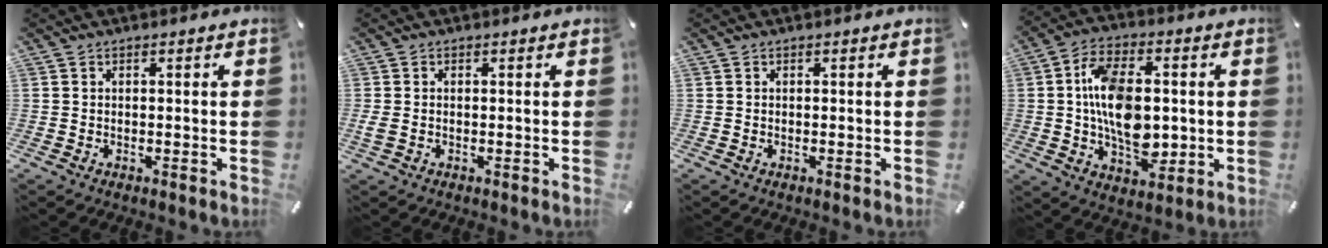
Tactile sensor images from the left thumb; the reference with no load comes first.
{"total": 1.5, "force": [-0.2, 0.9, 1.2], "torque": [-0.022, 0.002, -0.003]}
{"total": 0.0}
{"total": 14.9, "force": [0.0, 9.4, 11.6], "torque": [-0.217, 0.008, 0.000]}